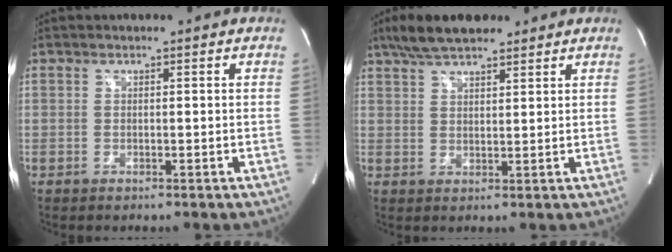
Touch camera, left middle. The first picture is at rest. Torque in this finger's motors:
{"motor_torque": [0.18, -0.10, 0.02, 0.05]}